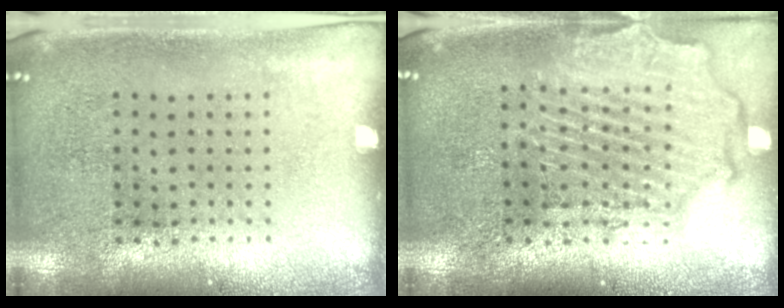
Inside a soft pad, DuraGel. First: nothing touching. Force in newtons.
{"total": 2.4, "press": 2.2, "slide": 0.9}